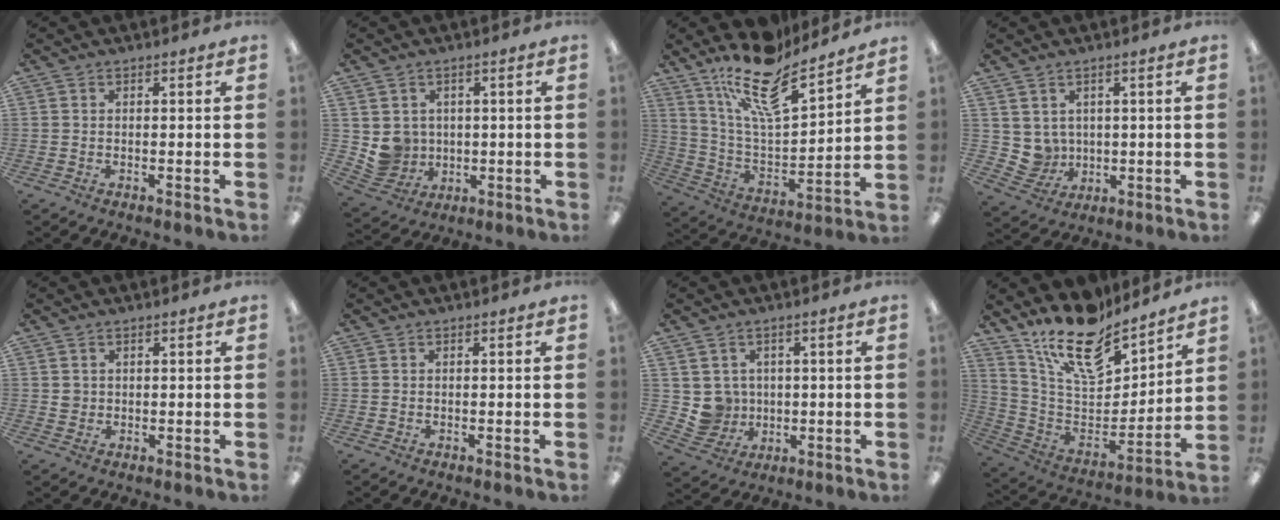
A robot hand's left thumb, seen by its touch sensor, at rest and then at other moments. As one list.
[{"total": 5.4, "force": [1.6, 5.1, 0.3], "torque": [-0.026, -0.006, 0.035]}, {"total": 17.8, "force": [13.6, 5.3, 10.2], "torque": [-0.192, -0.088, 0.236]}, {"total": 4.8, "force": [2.6, 4.0, 0.3], "torque": [-0.023, -0.015, 0.052]}, {"total": 1.6, "force": [0.7, 1.4, 0.3], "torque": [-0.009, 0.003, 0.013]}, {"total": 0.0}, {"total": 5.8, "force": [1.6, 5.5, 0.2], "torque": [-0.027, -0.006, 0.038]}, {"total": 18.6, "force": [14.7, 7.4, 8.7], "torque": [-0.165, -0.101, 0.260]}]